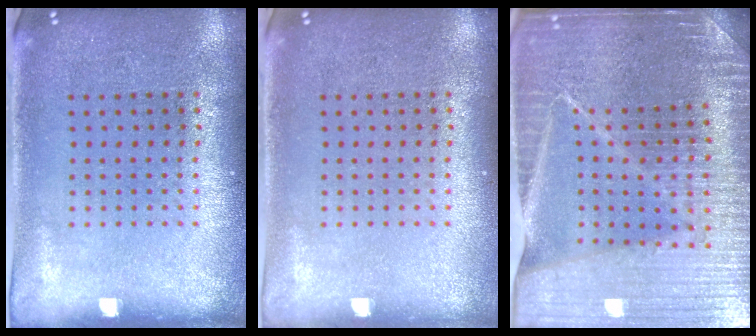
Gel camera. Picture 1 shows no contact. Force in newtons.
{"total": 0.0}
{"total": 5.0, "press": 4.7, "slide": 1.9}